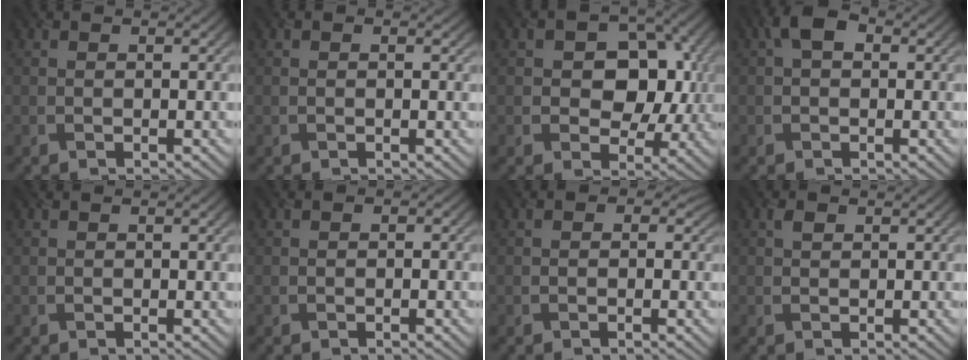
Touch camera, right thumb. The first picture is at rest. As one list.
[{"total": 0.0}, {"total": 8.5, "force": [0.5, 6.4, 5.5], "torque": [-0.078, -0.005, -0.003]}, {"total": 3.4, "force": [0.8, 2.2, 2.4], "torque": [-0.038, 0.008, 0.004]}, {"total": 0.7, "force": [0.1, 0.2, 0.7], "torque": [-0.009, 0.001, 0.001]}, {"total": 0.6, "force": [-0.4, 0.5, 0.2], "torque": [0.002, -0.003, -0.006]}, {"total": 1.6, "force": [0.1, 1.3, 0.8], "torque": [-0.004, 0.002, -0.005]}, {"total": 0.7, "force": [0.4, 0.4, 0.3], "torque": [-0.006, 0.000, 0.007]}]